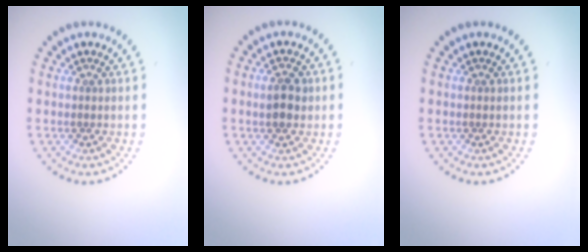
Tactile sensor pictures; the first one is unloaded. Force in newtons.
{"total": 2.3, "press": 2.3, "slide": 0.4}
{"total": 0.0}